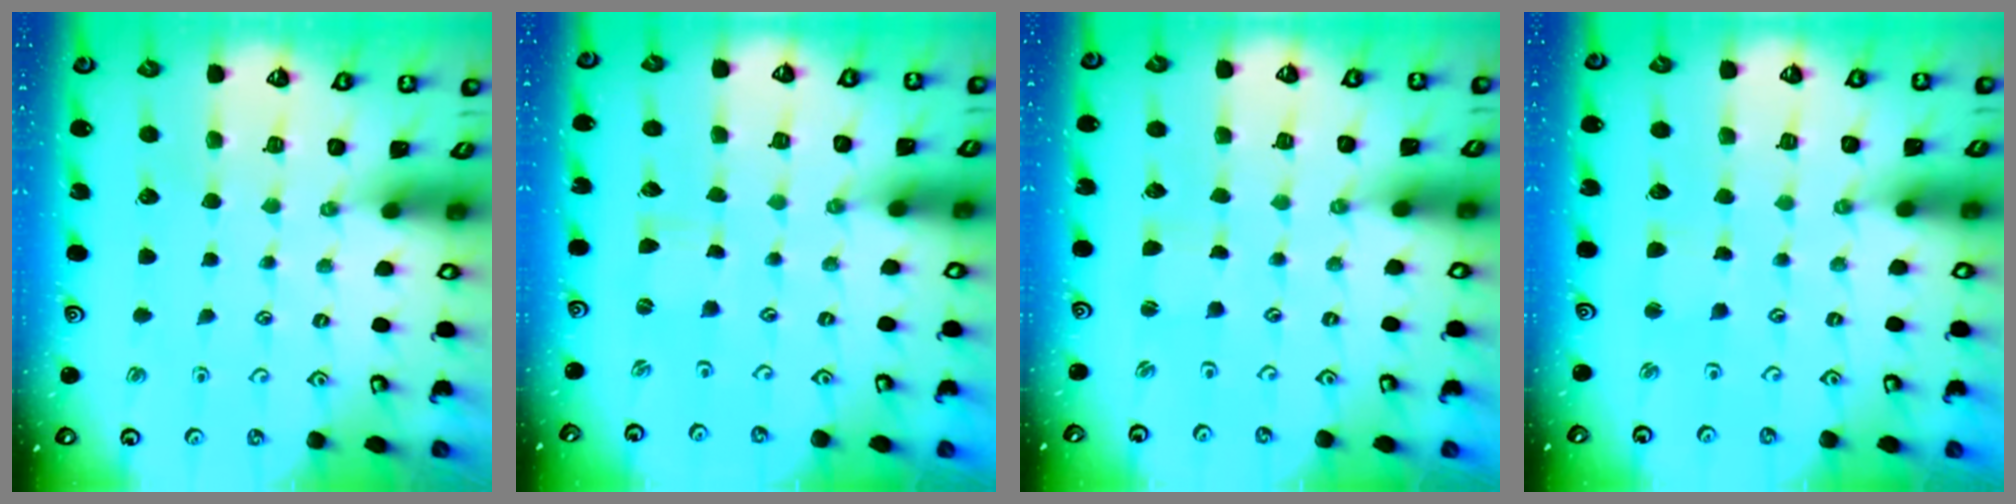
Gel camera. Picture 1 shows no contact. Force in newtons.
{"total": 0.0}
{"total": 0.5, "press": 0.5, "slide": 0.0}
{"total": 2.6, "press": 2.6, "slide": 0.3}